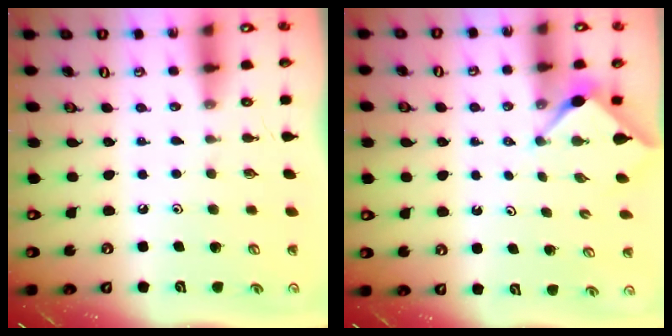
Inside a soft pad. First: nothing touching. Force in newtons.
{"total": 2.9, "press": 2.9, "slide": 0.4}